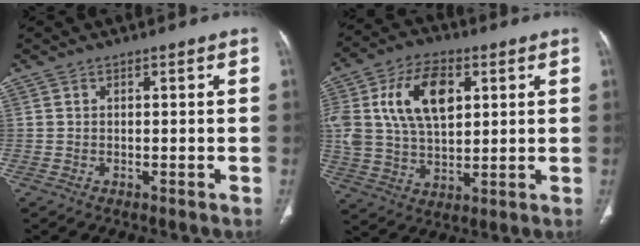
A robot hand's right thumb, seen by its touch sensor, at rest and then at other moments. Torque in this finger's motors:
{"motor_torque": [1.93, 2.10, 1.61, 0.41, 0.41]}